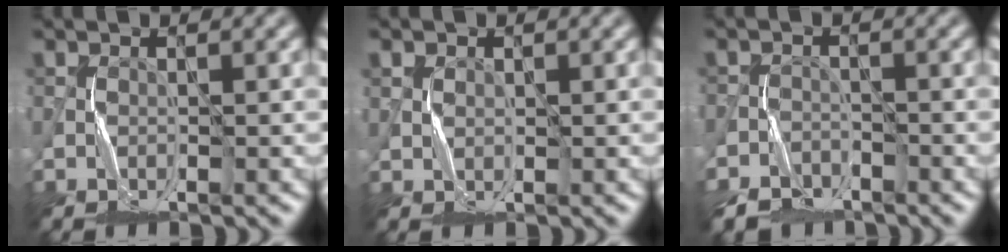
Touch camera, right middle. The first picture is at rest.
{"total": 1.3, "force": [0.8, 0.9, 0.4], "torque": [-0.005, -0.002, 0.018]}
{"total": 4.8, "force": [-4.0, 2.5, 1.0], "torque": [-0.010, -0.007, -0.072]}